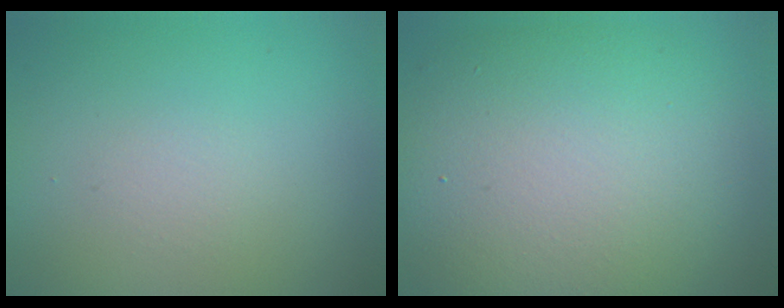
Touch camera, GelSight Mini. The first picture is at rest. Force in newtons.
{"total": 11.2, "press": 11.2, "slide": 0.4}